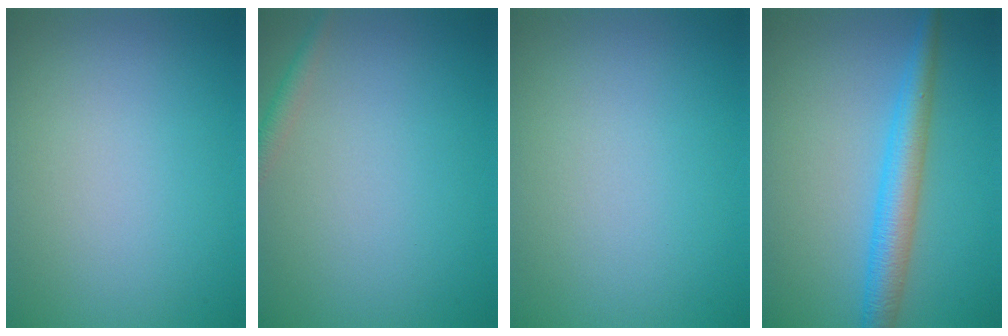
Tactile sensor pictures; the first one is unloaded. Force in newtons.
{"total": 1.4, "press": 1.4, "slide": 0.1}
{"total": 0.0}
{"total": 4.0, "press": 4.0, "slide": 0.2}